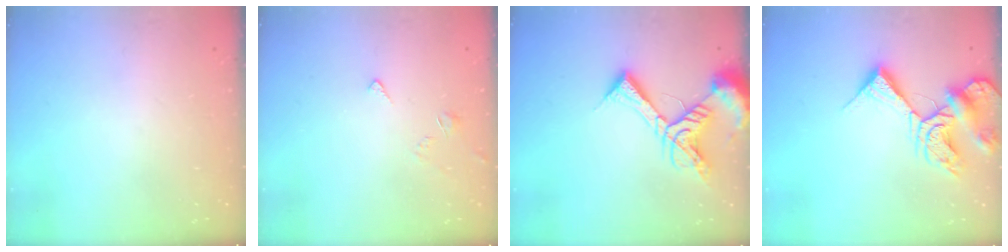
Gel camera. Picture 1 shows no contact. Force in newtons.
{"total": 2.5, "press": 2.4, "slide": 0.6}
{"total": 13.0, "press": 12.9, "slide": 1.6}
{"total": 11.8, "press": 11.7, "slide": 1.3}